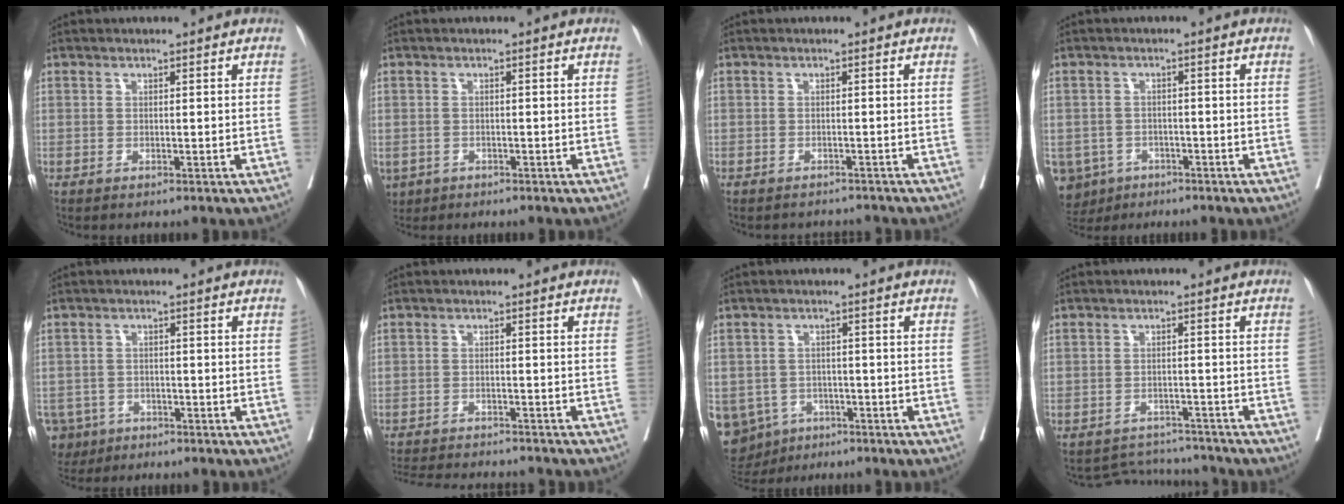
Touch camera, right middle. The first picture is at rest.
{"total": 3.9, "force": [-2.2, 3.0, 1.0], "torque": [-0.019, 0.000, -0.033]}
{"total": 3.2, "force": [-3.1, 0.7, -0.2], "torque": [0.010, -0.006, -0.042]}
{"total": 7.6, "force": [-4.4, 6.1, 1.4], "torque": [-0.036, 0.001, -0.065]}
{"total": 6.3, "force": [-3.9, 4.9, 0.8], "torque": [-0.021, 0.003, -0.063]}
{"total": 12.8, "force": [-11.9, 2.1, 4.2], "torque": [-0.078, -0.008, -0.162]}
{"total": 10.6, "force": [-5.4, 8.8, 2.6], "torque": [-0.080, 0.003, -0.069]}
{"total": 5.5, "force": [-5.3, 0.8, -1.2], "torque": [0.016, 0.016, -0.076]}